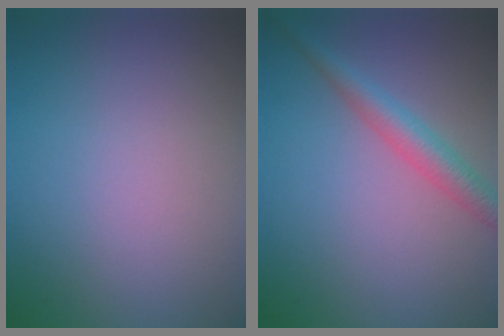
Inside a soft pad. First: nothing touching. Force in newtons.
{"total": 2.9, "press": 2.9, "slide": 0.1}